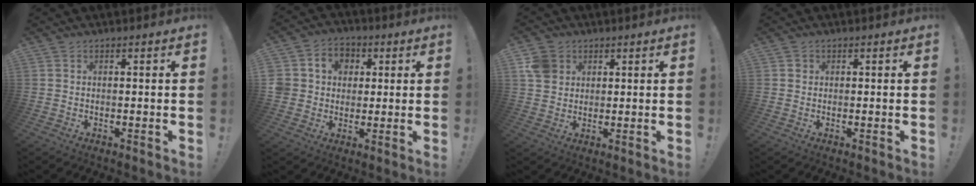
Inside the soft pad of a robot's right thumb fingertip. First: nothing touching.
{"total": 8.1, "force": [1.0, 7.7, 2.3], "torque": [-0.034, -0.004, 0.025]}
{"total": 6.8, "force": [2.6, 5.9, 2.3], "torque": [-0.046, -0.001, 0.053]}
{"total": 0.9, "force": [0.2, 0.8, 0.2], "torque": [0.002, 0.001, 0.003]}